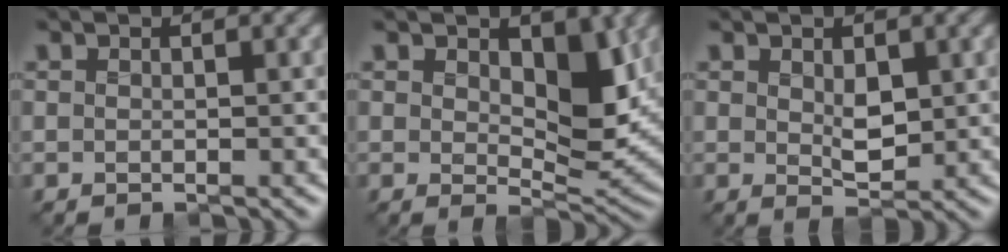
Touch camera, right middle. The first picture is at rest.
{"total": 5.5, "force": [1.7, 2.8, 4.4], "torque": [-0.068, -0.016, 0.023]}
{"total": 2.4, "force": [0.3, 1.4, 2.0], "torque": [-0.039, -0.006, 0.007]}